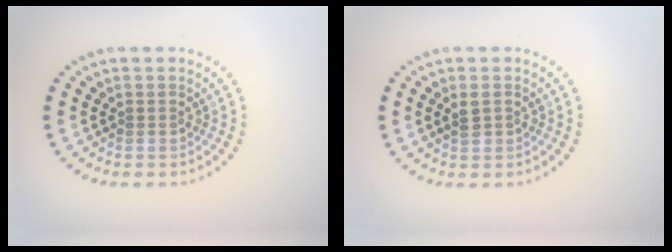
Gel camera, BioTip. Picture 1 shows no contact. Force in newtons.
{"total": 1.4, "press": 1.4, "slide": 0.1}